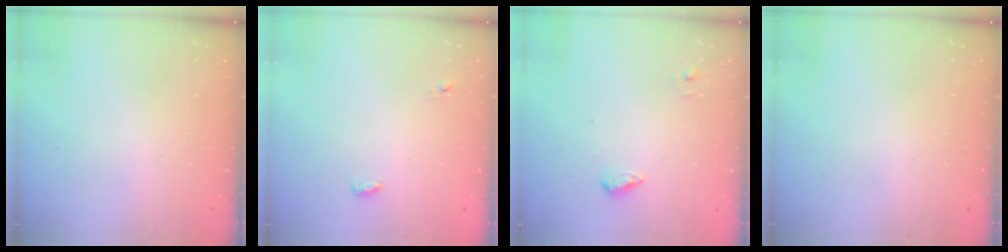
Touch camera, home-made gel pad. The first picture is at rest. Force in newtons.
{"total": 3.5, "press": 3.4, "slide": 1.0}
{"total": 5.9, "press": 5.8, "slide": 1.4}
{"total": 0.0}